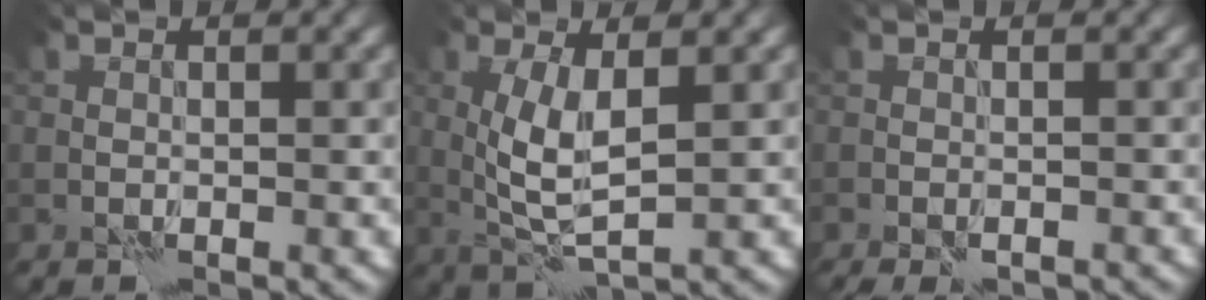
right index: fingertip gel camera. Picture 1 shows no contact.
{"total": 4.5, "force": [0.7, 1.3, 4.2], "torque": [-0.094, -0.004, 0.016]}
{"total": 2.8, "force": [-2.4, 0.5, 1.4], "torque": [-0.030, 0.000, -0.034]}